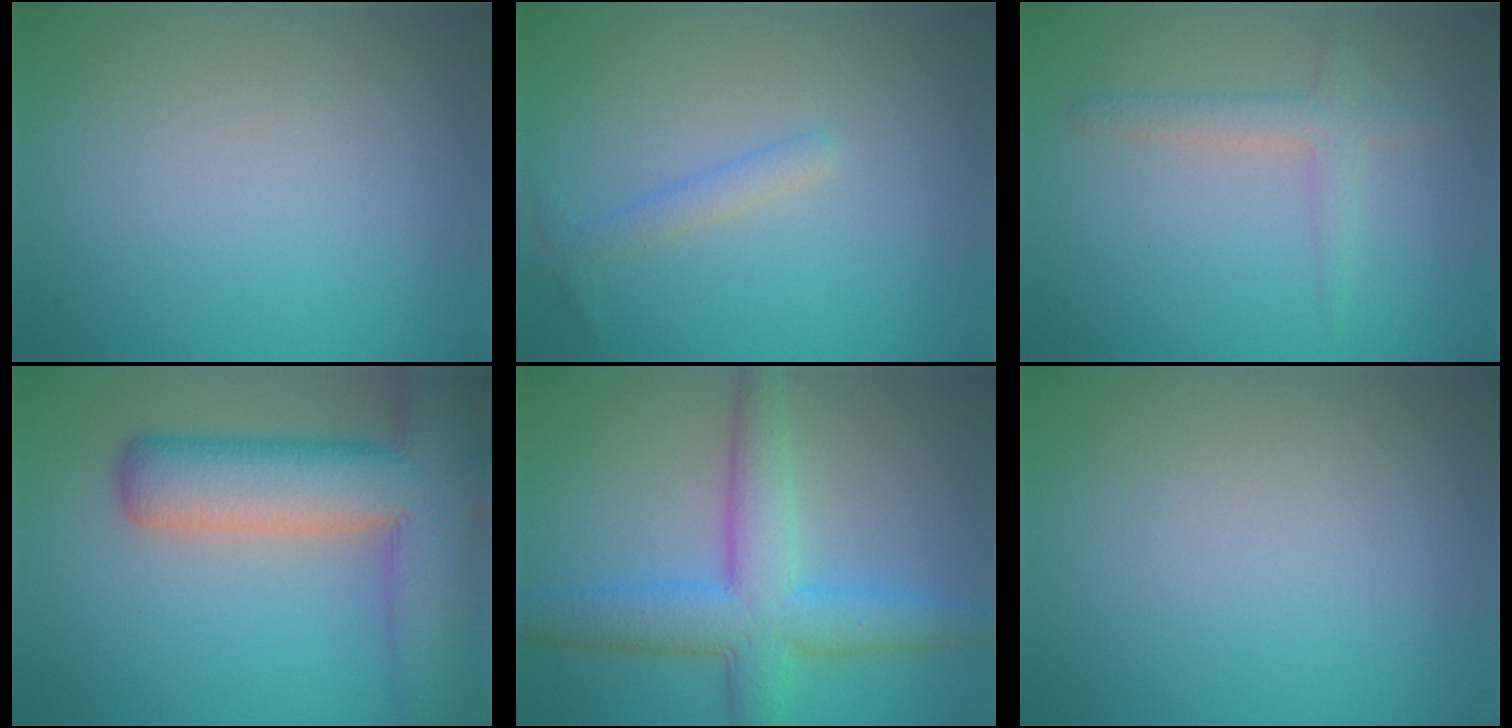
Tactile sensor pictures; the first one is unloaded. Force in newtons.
{"total": 1.5, "press": 1.5, "slide": 0.1}
{"total": 2.2, "press": 2.2, "slide": 0.1}
{"total": 11.2, "press": 11.2, "slide": 0.7}
{"total": 6.9, "press": 6.9, "slide": 0.3}
{"total": 0.0}